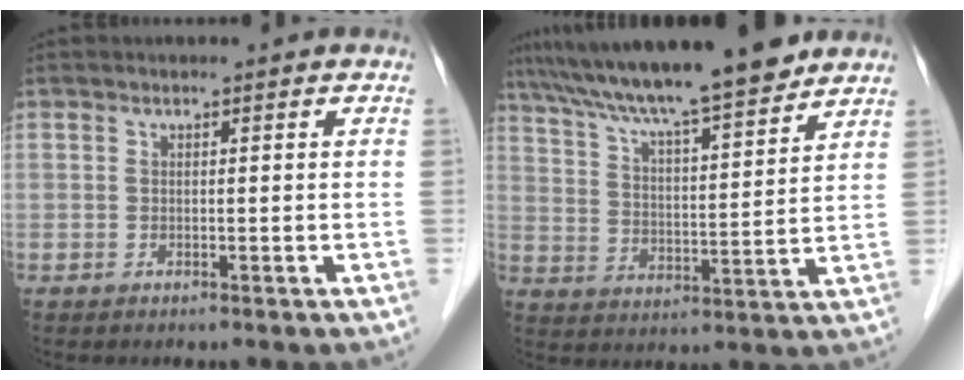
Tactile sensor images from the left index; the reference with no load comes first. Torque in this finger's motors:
{"motor_torque": [0.18, -0.95, 1.05, 0.21]}